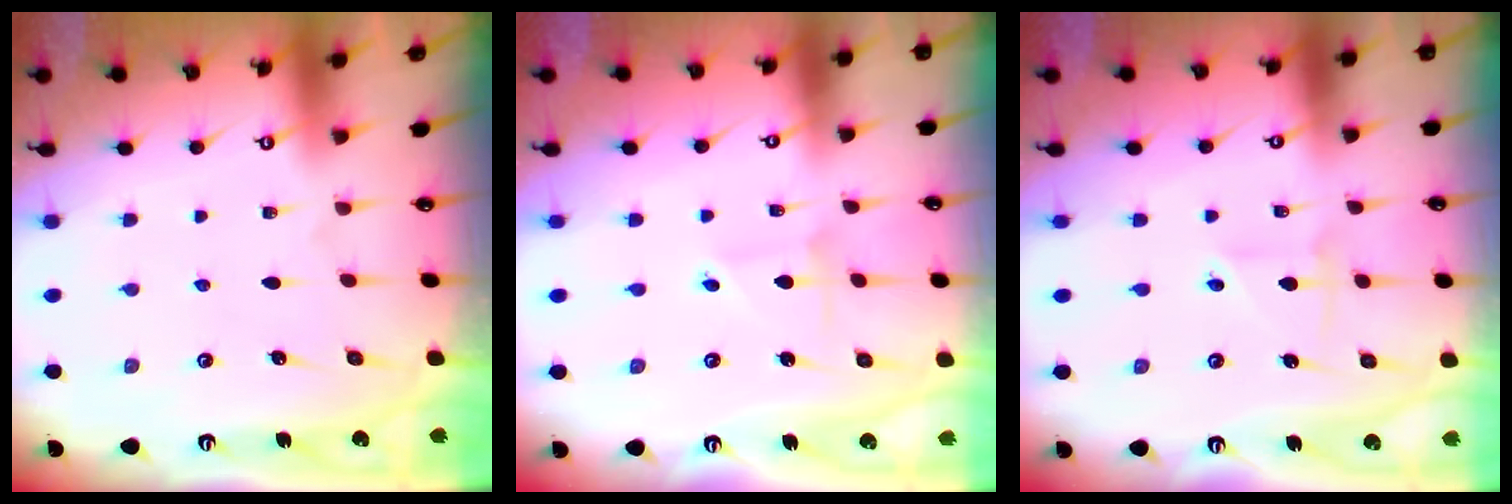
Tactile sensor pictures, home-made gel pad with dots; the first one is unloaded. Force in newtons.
{"total": 1.9, "press": 1.9, "slide": 0.1}
{"total": 2.6, "press": 2.4, "slide": 0.9}